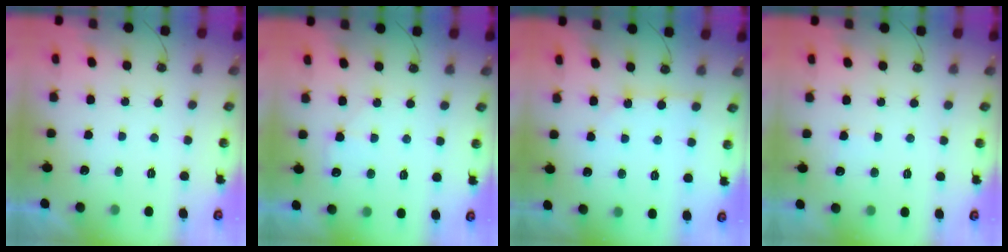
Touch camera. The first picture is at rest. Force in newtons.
{"total": 6.0, "press": 6.0, "slide": 0.8}
{"total": 2.6, "press": 2.6, "slide": 0.4}
{"total": 3.9, "press": 3.9, "slide": 0.6}